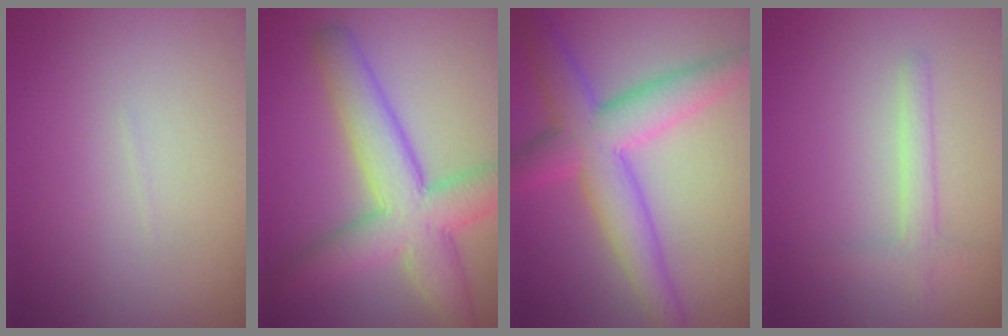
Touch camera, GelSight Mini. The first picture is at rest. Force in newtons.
{"total": 6.9, "press": 6.9, "slide": 0.2}
{"total": 6.9, "press": 6.9, "slide": 0.3}
{"total": 1.5, "press": 1.5, "slide": 0.0}